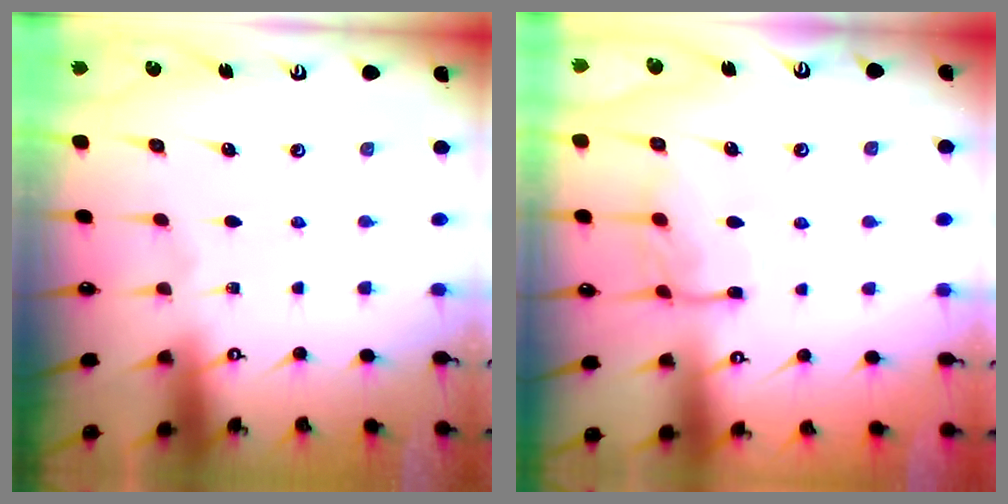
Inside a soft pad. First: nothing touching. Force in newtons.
{"total": 10.1, "press": 10.1, "slide": 0.8}